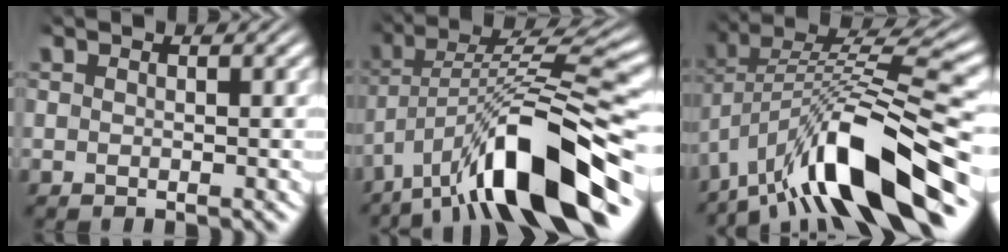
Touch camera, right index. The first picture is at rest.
{"total": 9.1, "force": [-2.0, 2.8, 8.4], "torque": [-0.144, -0.008, -0.022]}
{"total": 8.1, "force": [-3.1, 2.7, 6.9], "torque": [-0.126, -0.012, -0.038]}